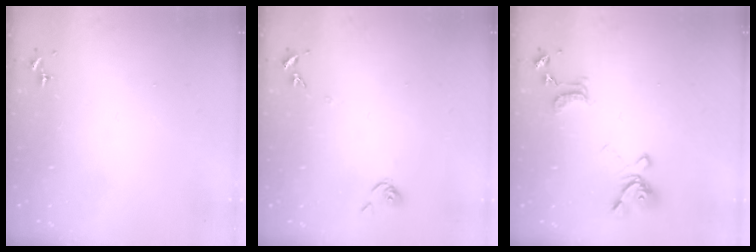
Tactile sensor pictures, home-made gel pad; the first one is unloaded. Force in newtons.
{"total": 6.7, "press": 6.7, "slide": 0.6}
{"total": 15.5, "press": 15.4, "slide": 1.6}